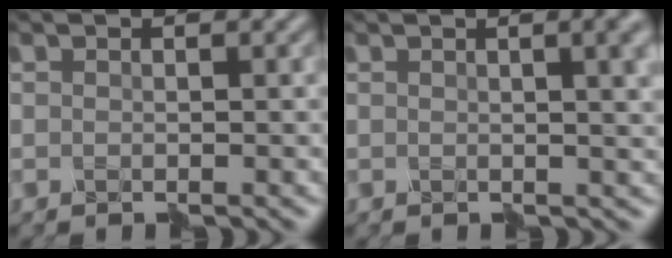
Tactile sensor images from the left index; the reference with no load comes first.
{"total": 8.1, "force": [2.3, 4.2, 6.6], "torque": [-0.041, 0.023, 0.023]}